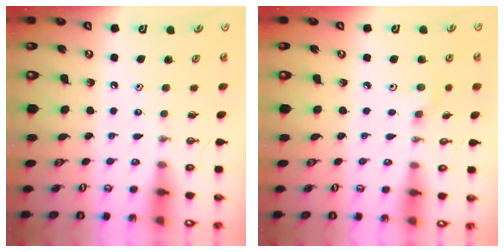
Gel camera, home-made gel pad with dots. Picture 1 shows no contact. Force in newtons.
{"total": 2.8, "press": 2.7, "slide": 0.8}